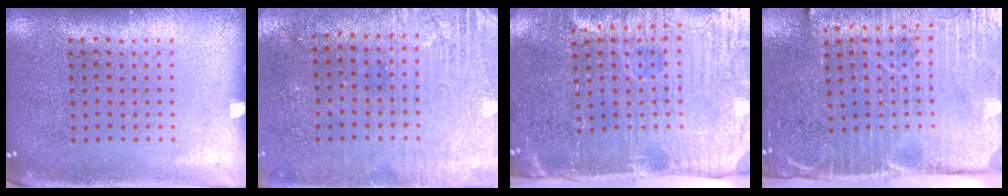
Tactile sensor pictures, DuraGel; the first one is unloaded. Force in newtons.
{"total": 2.8, "press": 2.5, "slide": 1.2}
{"total": 5.2, "press": 4.3, "slide": 2.9}
{"total": 4.7, "press": 3.9, "slide": 2.6}